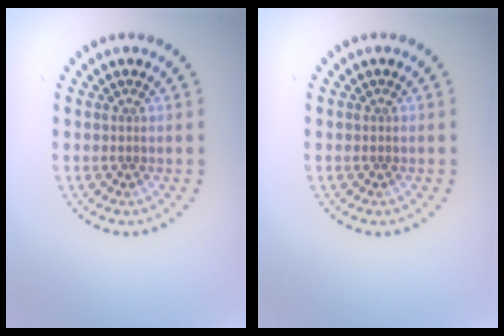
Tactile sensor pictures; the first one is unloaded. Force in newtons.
{"total": 0.0}